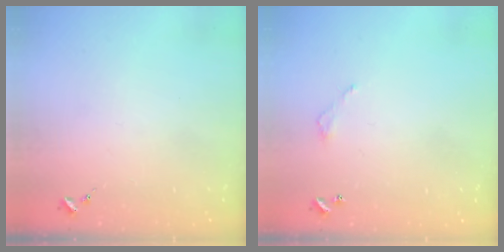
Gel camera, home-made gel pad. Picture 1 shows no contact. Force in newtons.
{"total": 3.1, "press": 3.0, "slide": 0.3}